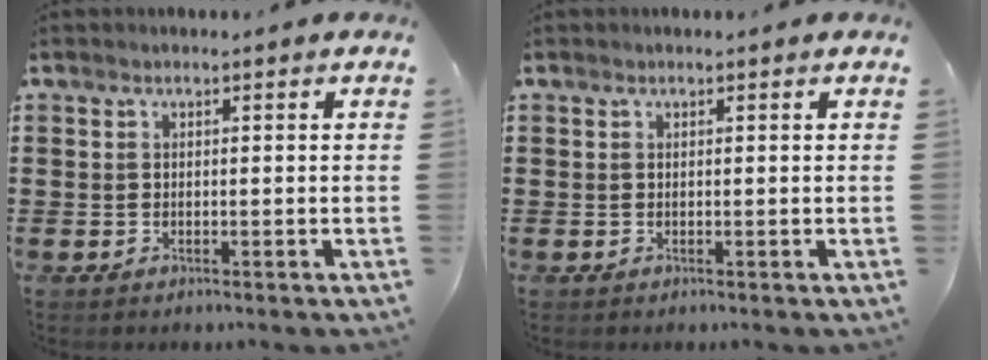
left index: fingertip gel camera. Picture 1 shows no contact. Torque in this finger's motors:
{"motor_torque": [0.17, 0.17, 0.00, 0.01]}